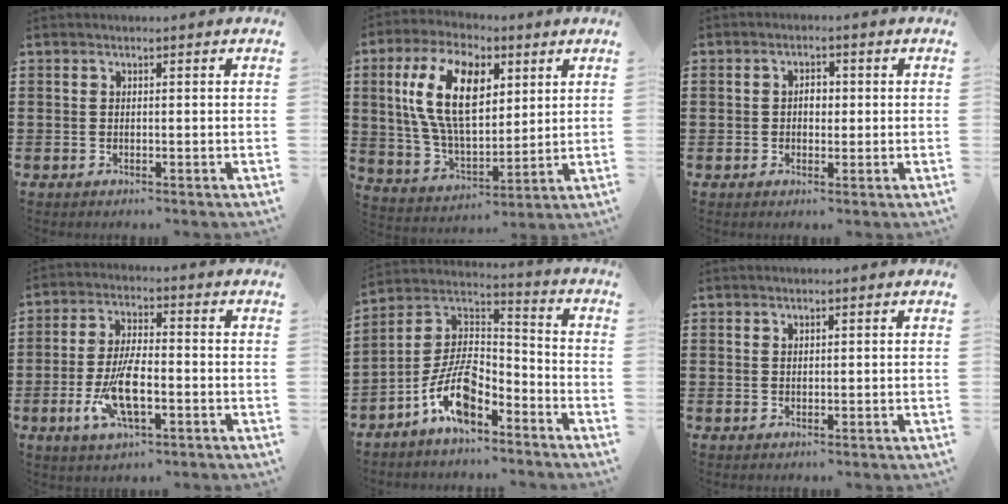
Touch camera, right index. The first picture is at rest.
{"total": 14.2, "force": [4.3, 7.6, 11.2], "torque": [-0.249, 0.018, 0.079]}
{"total": 2.1, "force": [0.1, 1.6, 1.3], "torque": [-0.028, 0.009, -0.001]}
{"total": 9.1, "force": [-2.6, 3.2, 8.1], "torque": [-0.173, -0.013, -0.048]}
{"total": 10.4, "force": [-6.6, 4.3, 6.8], "torque": [-0.150, 0.005, -0.129]}
{"total": 0.9, "force": [0.8, 0.4, 0.1], "torque": [-0.003, 0.001, 0.016]}